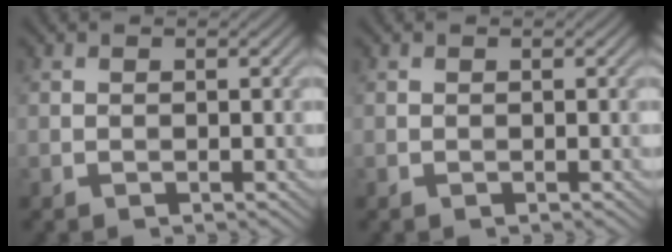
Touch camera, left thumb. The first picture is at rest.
{"total": 0.0}